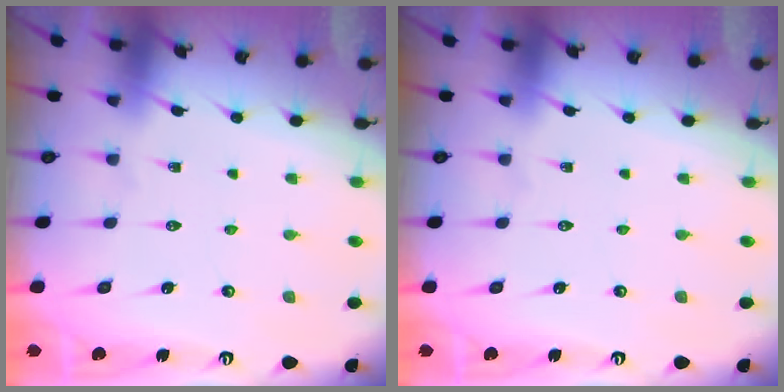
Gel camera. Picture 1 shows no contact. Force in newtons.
{"total": 0.0}